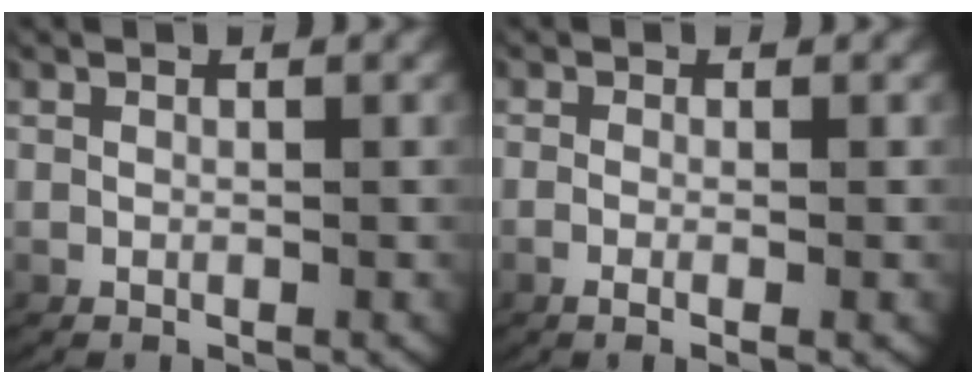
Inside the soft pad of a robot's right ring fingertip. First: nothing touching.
{"total": 1.9, "force": [-0.8, 0.2, 1.7], "torque": [-0.042, -0.012, -0.009]}